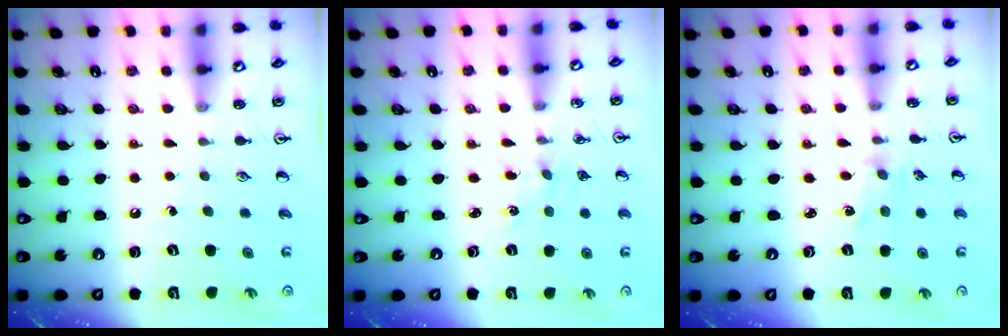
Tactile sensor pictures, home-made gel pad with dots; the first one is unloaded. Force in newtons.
{"total": 0.7, "press": 0.7, "slide": 0.2}
{"total": 1.9, "press": 1.8, "slide": 0.4}